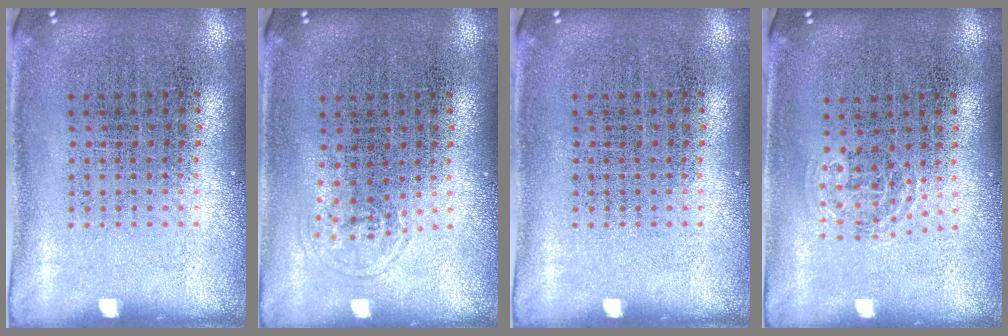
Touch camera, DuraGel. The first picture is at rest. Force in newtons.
{"total": 0.6, "press": 0.5, "slide": 0.3}
{"total": 0.0}
{"total": 0.8, "press": 0.6, "slide": 0.6}